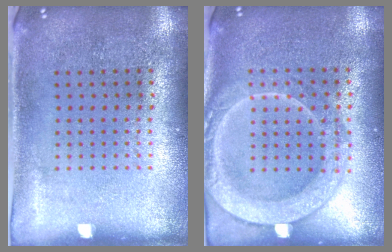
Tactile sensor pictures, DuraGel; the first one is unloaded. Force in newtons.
{"total": 2.0, "press": 2.0, "slide": 0.3}